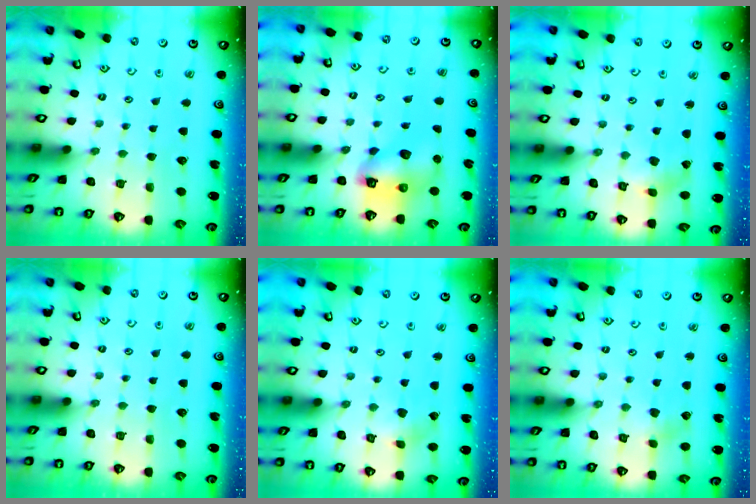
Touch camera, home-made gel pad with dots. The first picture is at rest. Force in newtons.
{"total": 8.2, "press": 8.1, "slide": 1.3}
{"total": 1.4, "press": 1.4, "slide": 0.2}
{"total": 0.0}
{"total": 2.3, "press": 2.3, "slide": 0.1}
{"total": 2.5, "press": 2.5, "slide": 0.4}